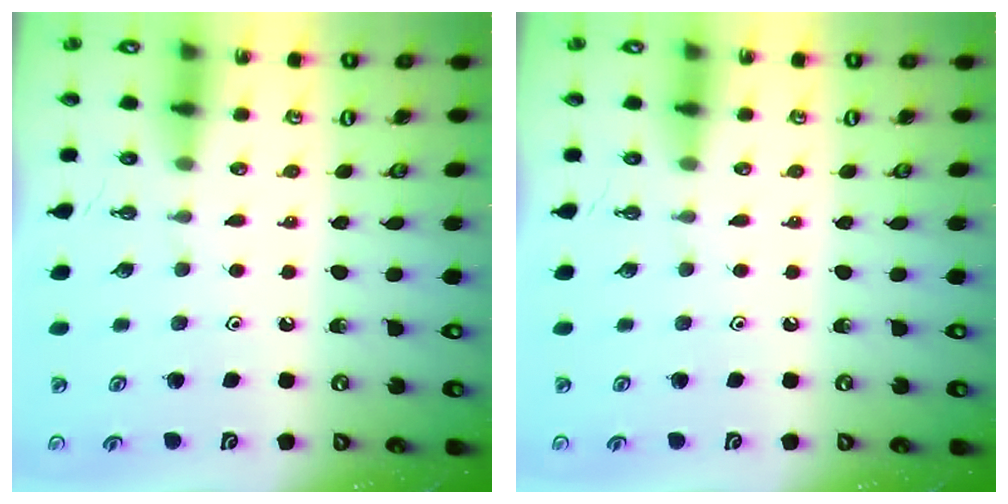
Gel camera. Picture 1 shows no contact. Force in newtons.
{"total": 0.0}